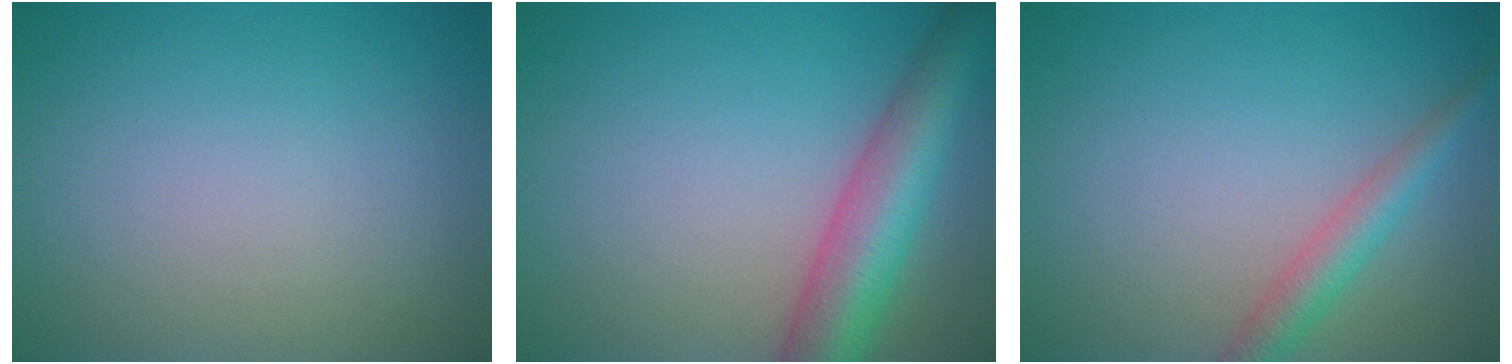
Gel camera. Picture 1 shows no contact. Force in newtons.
{"total": 7.2, "press": 7.2, "slide": 0.3}
{"total": 2.8, "press": 2.8, "slide": 0.1}